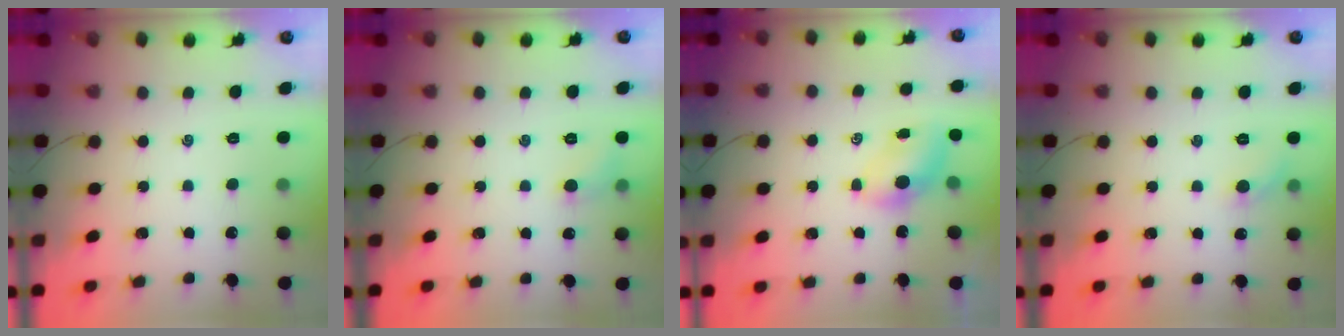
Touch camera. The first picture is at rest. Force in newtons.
{"total": 4.9, "press": 4.6, "slide": 1.6}
{"total": 4.8, "press": 4.8, "slide": 0.6}
{"total": 5.0, "press": 4.7, "slide": 1.6}